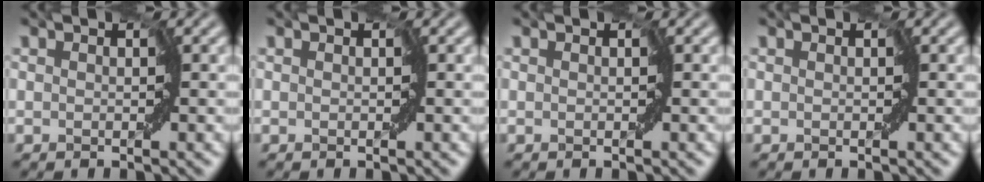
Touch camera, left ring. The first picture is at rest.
{"total": 0.0}
{"total": 0.0}
{"total": 0.0}